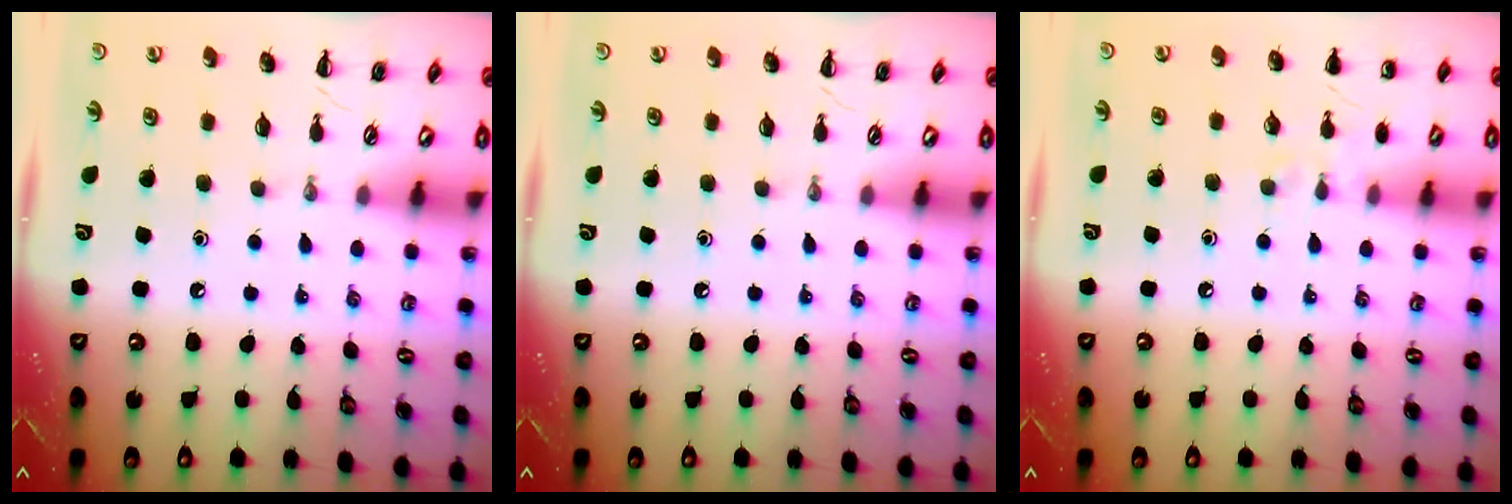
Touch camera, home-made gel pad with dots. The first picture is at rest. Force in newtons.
{"total": 0.0}
{"total": 5.9, "press": 5.6, "slide": 1.8}